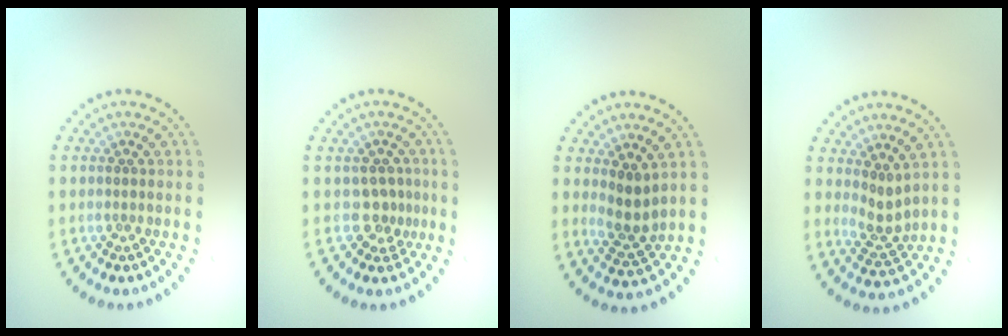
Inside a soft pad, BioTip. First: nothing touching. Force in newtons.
{"total": 2.2, "press": 1.5, "slide": 1.6}
{"total": 2.4, "press": 1.9, "slide": 1.4}
{"total": 2.2, "press": 1.5, "slide": 1.6}